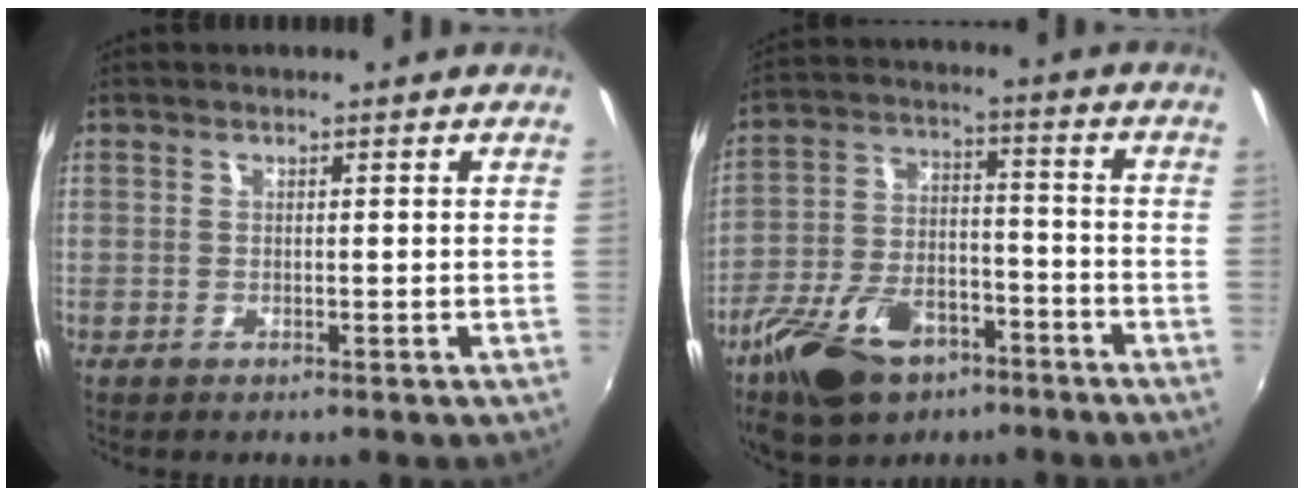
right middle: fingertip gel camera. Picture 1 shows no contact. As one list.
[{"total": 16.3, "force": [-10.1, 9.0, 9.2], "torque": [-0.199, -0.005, -0.171]}]